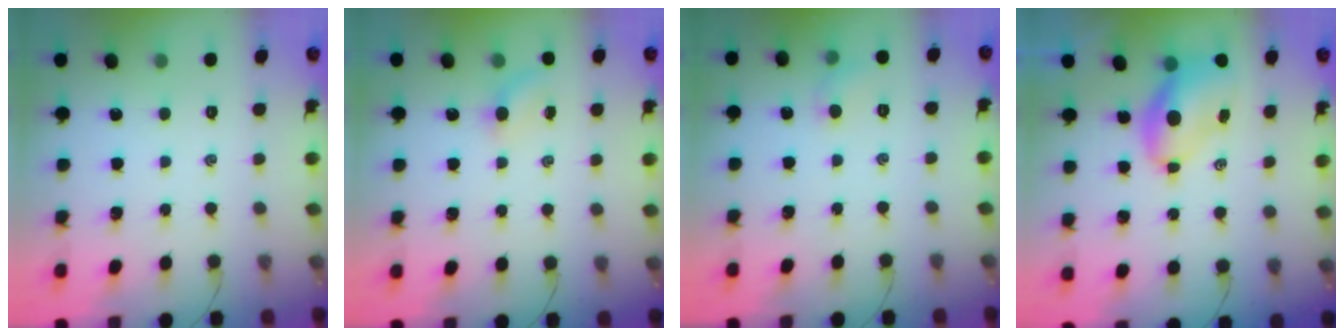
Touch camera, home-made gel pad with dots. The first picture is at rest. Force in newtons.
{"total": 4.2, "press": 4.0, "slide": 1.4}
{"total": 5.3, "press": 5.1, "slide": 1.5}
{"total": 7.2, "press": 7.0, "slide": 1.5}